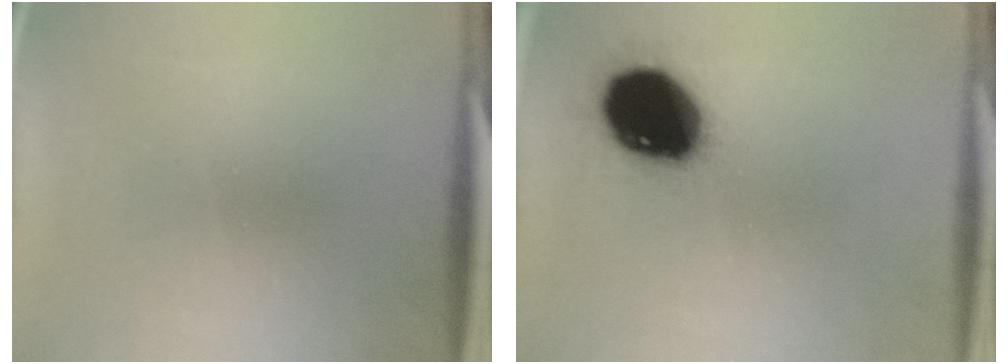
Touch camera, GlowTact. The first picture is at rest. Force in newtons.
{"total": 19.7}